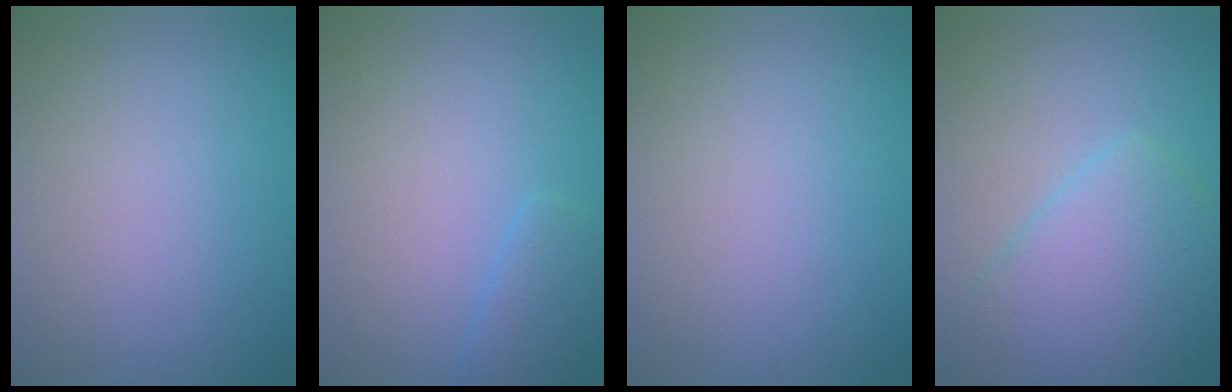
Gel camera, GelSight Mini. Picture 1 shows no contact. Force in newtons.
{"total": 2.3, "press": 2.3, "slide": 0.2}
{"total": 0.0}
{"total": 6.9, "press": 6.9, "slide": 0.2}